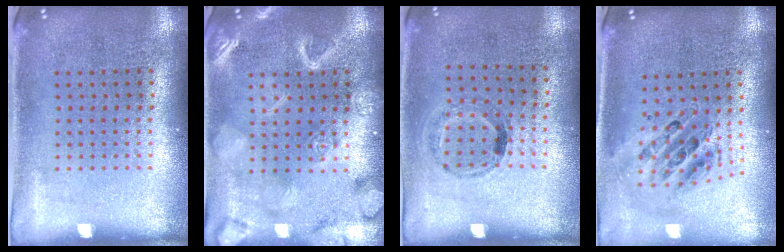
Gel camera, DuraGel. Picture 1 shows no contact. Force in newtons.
{"total": 4.7, "press": 4.7, "slide": 0.5}
{"total": 1.1, "press": 0.7, "slide": 0.8}
{"total": 1.0, "press": 0.9, "slide": 0.3}